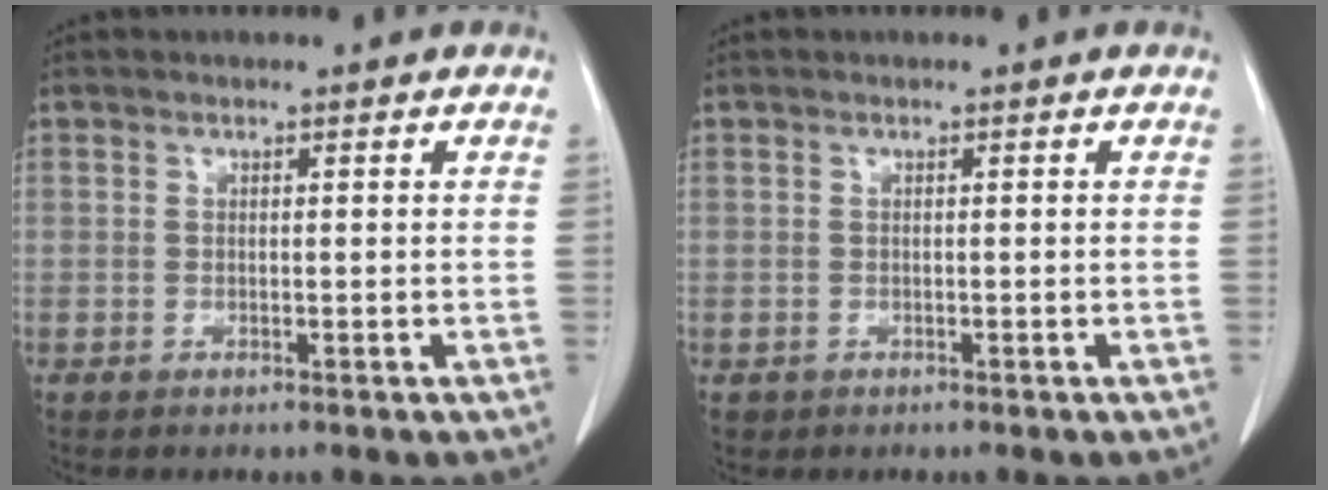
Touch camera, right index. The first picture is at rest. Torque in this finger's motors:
{"motor_torque": [-0.10, 0.00, -0.30, -0.13]}